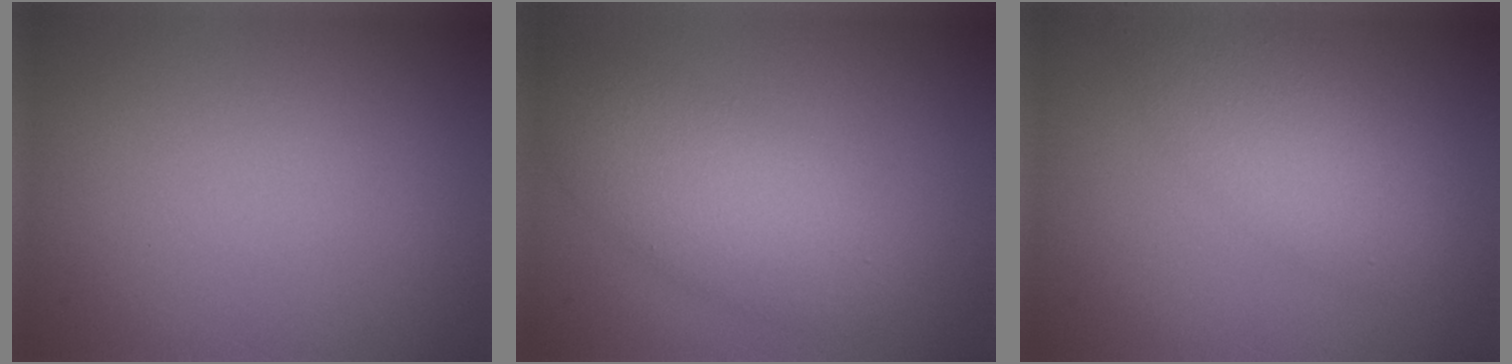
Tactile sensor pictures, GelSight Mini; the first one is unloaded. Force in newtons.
{"total": 4.9, "press": 4.9, "slide": 0.2}
{"total": 4.8, "press": 4.8, "slide": 0.1}